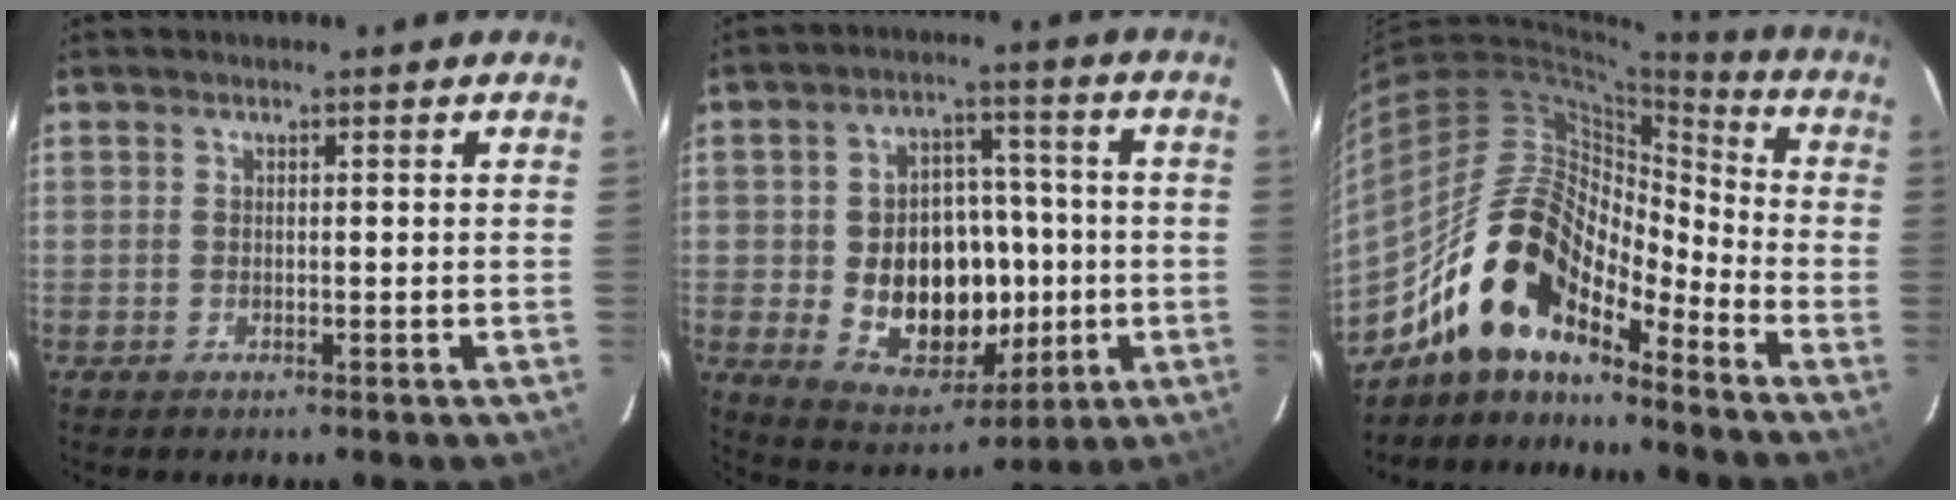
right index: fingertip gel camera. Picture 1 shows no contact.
{"total": 16.8, "force": [-2.1, 12.4, 11.1], "torque": [-0.219, 0.013, -0.004]}
{"total": 16.5, "force": [-12.8, 6.5, 8.2], "torque": [-0.146, 0.017, -0.249]}